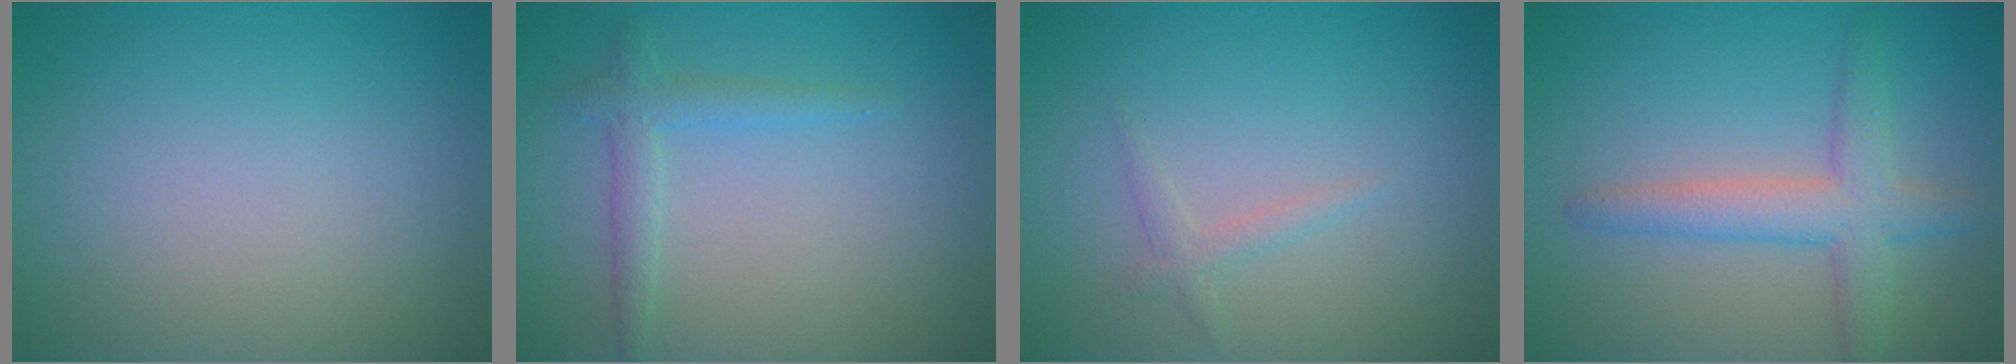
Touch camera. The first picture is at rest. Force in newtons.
{"total": 1.9, "press": 1.9, "slide": 0.1}
{"total": 1.1, "press": 1.1, "slide": 0.0}
{"total": 4.0, "press": 4.0, "slide": 0.2}